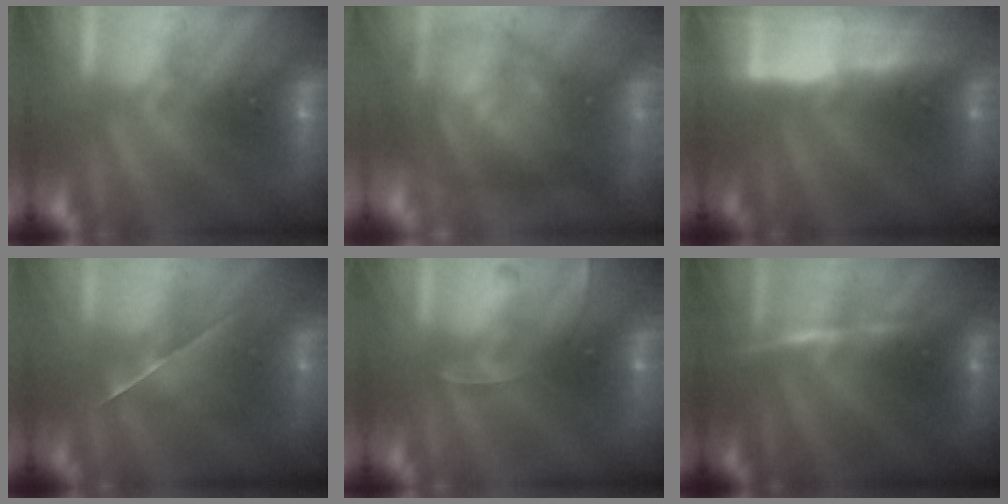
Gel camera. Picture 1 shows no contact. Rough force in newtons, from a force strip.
{"total": 7.8}
{"total": 9.1}
{"total": 2.1}
{"total": 2.5}
{"total": 2.9}